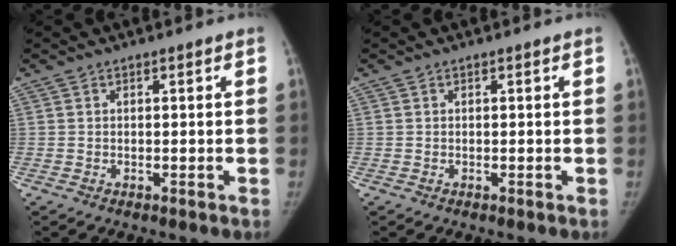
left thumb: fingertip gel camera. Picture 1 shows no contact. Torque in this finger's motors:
{"motor_torque": [-0.05, 0.04, 0.08, 0.08, 0.03]}